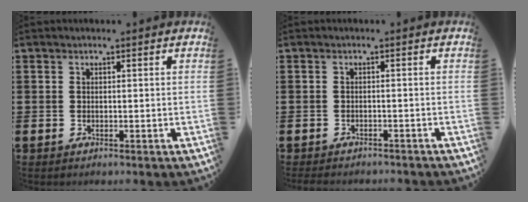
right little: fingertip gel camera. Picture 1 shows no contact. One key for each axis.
{"total": 0.8, "fx": -0.8, "fy": 0.1, "fz": -0.1, "tx": -0.003, "ty": 0.001, "tz": -0.017}